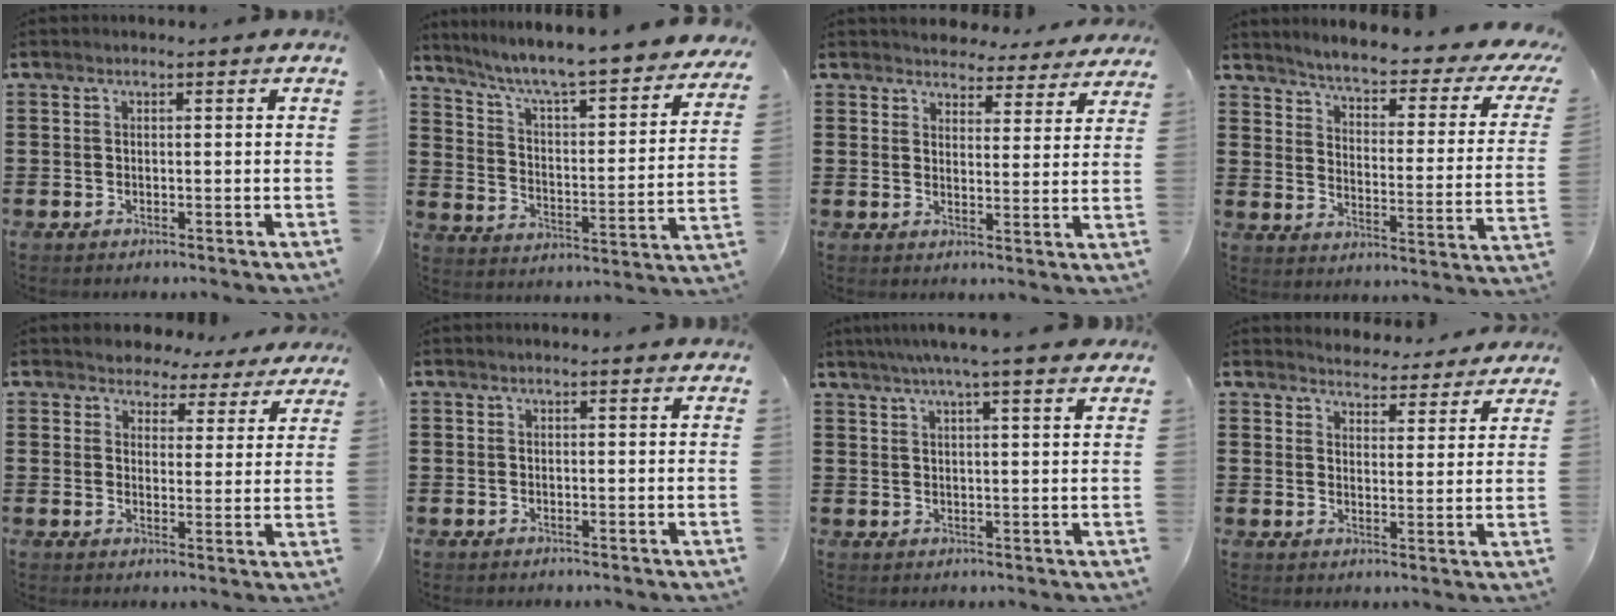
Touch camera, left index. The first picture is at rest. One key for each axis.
{"total": 6.1, "fx": 5.2, "fy": -0.3, "fz": 3.2, "tx": -0.084, "ty": -0.050, "tz": 0.080}
{"total": 4.3, "fx": 4.3, "fy": 0.8, "fz": 0.0, "tx": -0.013, "ty": -0.025, "tz": 0.075}
{"total": 3.0, "fx": 2.4, "fy": -0.2, "fz": 1.9, "tx": -0.053, "ty": -0.031, "tz": 0.028}
{"total": 4.1, "fx": 3.8, "fy": 1.5, "fz": 0.0, "tx": -0.017, "ty": -0.020, "tz": 0.065}
{"total": 0.6, "fx": 0.4, "fy": 0.0, "fz": 0.4, "tx": -0.009, "ty": 0.000, "tz": 0.008}
{"total": 4.9, "fx": 3.9, "fy": -0.4, "fz": 3.0, "tx": -0.068, "ty": -0.006, "tz": 0.068}
{"total": 4.3, "fx": 4.3, "fy": 0.2, "fz": -0.1, "tx": -0.020, "ty": -0.028, "tz": 0.077}